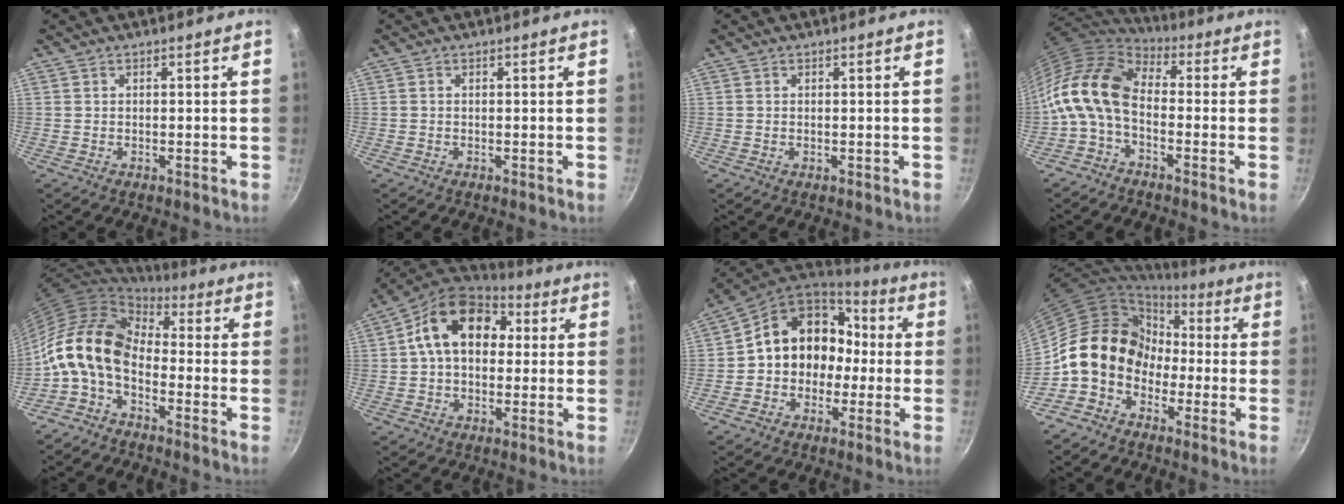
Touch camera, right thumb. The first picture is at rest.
{"total": 0.0}
{"total": 0.0}
{"total": 14.0, "force": [-1.7, 8.7, 10.9], "torque": [-0.205, 0.031, -0.054]}
{"total": 13.4, "force": [-1.8, 8.7, 10.0], "torque": [-0.174, 0.032, -0.054]}
{"total": 15.9, "force": [2.8, 11.3, 10.8], "torque": [-0.144, 0.029, 0.025]}
{"total": 14.8, "force": [-0.4, 12.7, 7.7], "torque": [-0.072, 0.052, -0.016]}
{"total": 13.1, "force": [-1.6, 10.9, 7.0], "torque": [-0.071, 0.046, -0.039]}